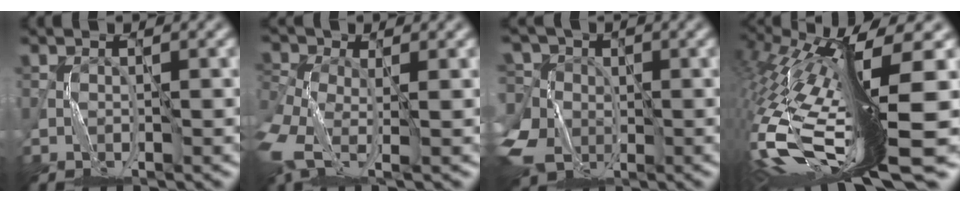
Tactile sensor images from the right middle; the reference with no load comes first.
{"total": 5.7, "force": [-1.8, 3.5, 4.1], "torque": [-0.104, -0.018, -0.045]}
{"total": 8.2, "force": [-1.1, 7.1, 4.0], "torque": [-0.111, -0.005, -0.040]}
{"total": 16.8, "force": [-1.2, 3.9, 16.3], "torque": [-0.336, -0.049, 0.012]}